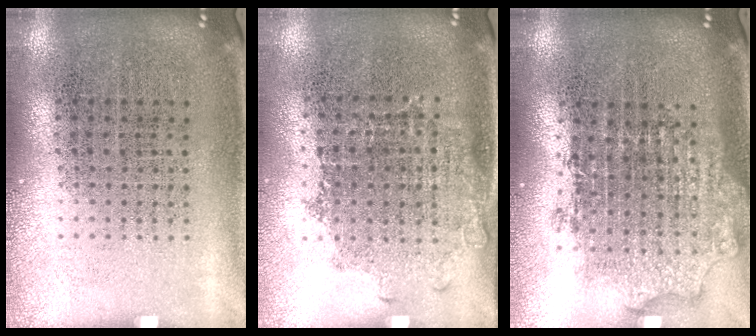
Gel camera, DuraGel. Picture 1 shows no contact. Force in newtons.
{"total": 1.1, "press": 0.9, "slide": 0.6}
{"total": 1.8, "press": 1.4, "slide": 1.1}